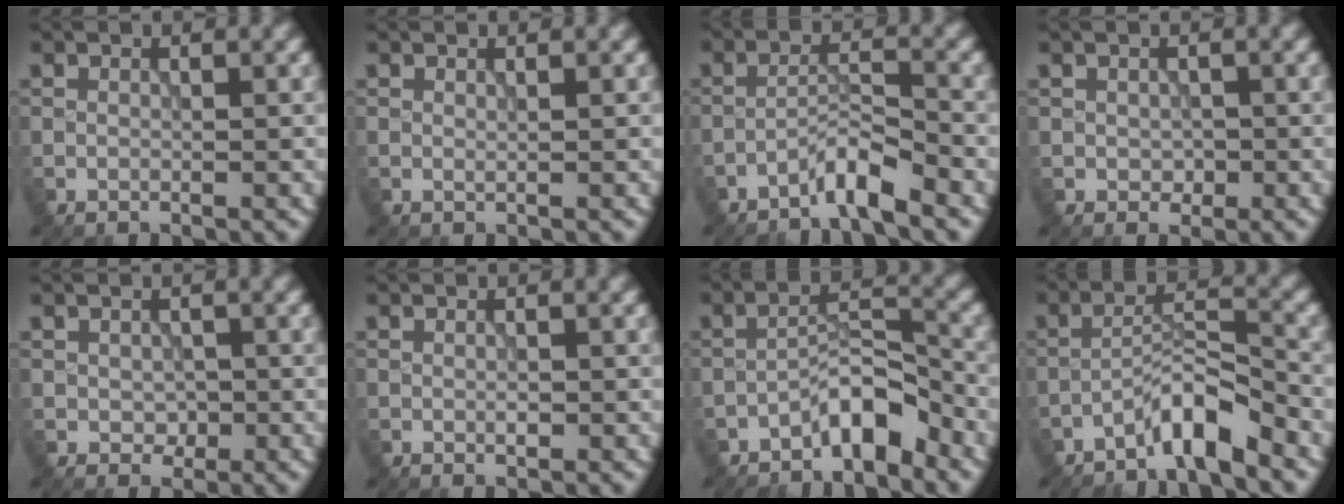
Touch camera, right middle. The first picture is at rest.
{"total": 0.0}
{"total": 3.1, "force": [-2.6, 0.1, 1.6], "torque": [-0.027, 0.011, -0.056]}
{"total": 1.0, "force": [-0.1, 0.9, 0.6], "torque": [-0.012, -0.004, -0.002]}
{"total": 1.3, "force": [-0.1, 1.1, 0.8], "torque": [-0.016, -0.005, -0.002]}
{"total": 0.7, "force": [-0.2, 0.3, 0.6], "torque": [-0.013, 0.000, -0.004]}
{"total": 4.2, "force": [-3.1, 1.1, 2.6], "torque": [-0.036, 0.023, -0.059]}
{"total": 4.2, "force": [-3.4, 0.5, 2.5], "torque": [-0.045, 0.016, -0.069]}